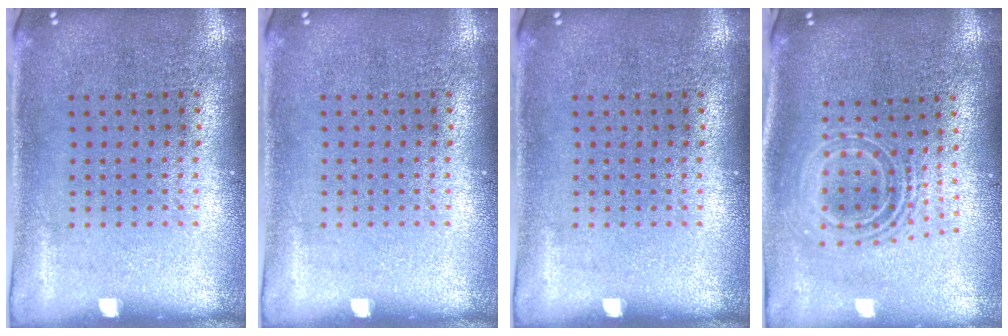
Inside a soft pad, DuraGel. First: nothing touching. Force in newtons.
{"total": 0.0}
{"total": 0.0}
{"total": 2.1, "press": 1.5, "slide": 1.4}